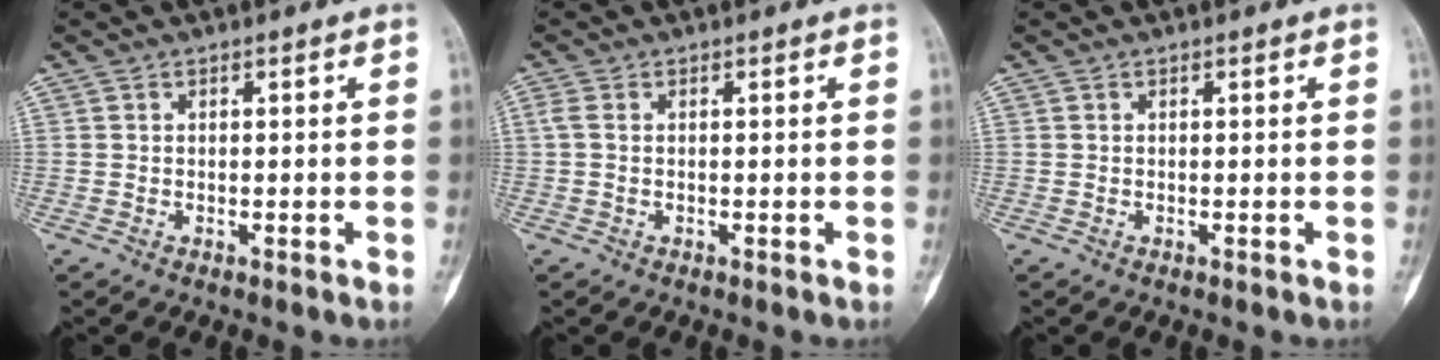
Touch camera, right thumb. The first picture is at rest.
{"total": 1.4, "force": [0.1, 0.7, 1.2], "torque": [-0.036, 0.001, 0.002]}
{"total": 0.0}